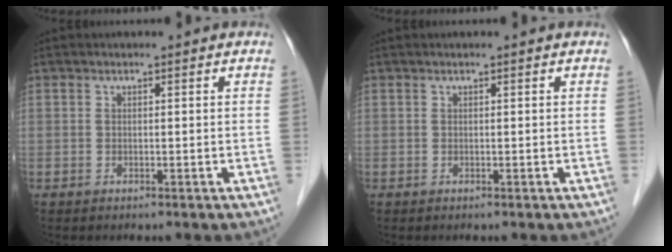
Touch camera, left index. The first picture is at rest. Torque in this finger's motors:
{"motor_torque": [0.08, 0.17, -0.06, -0.01]}